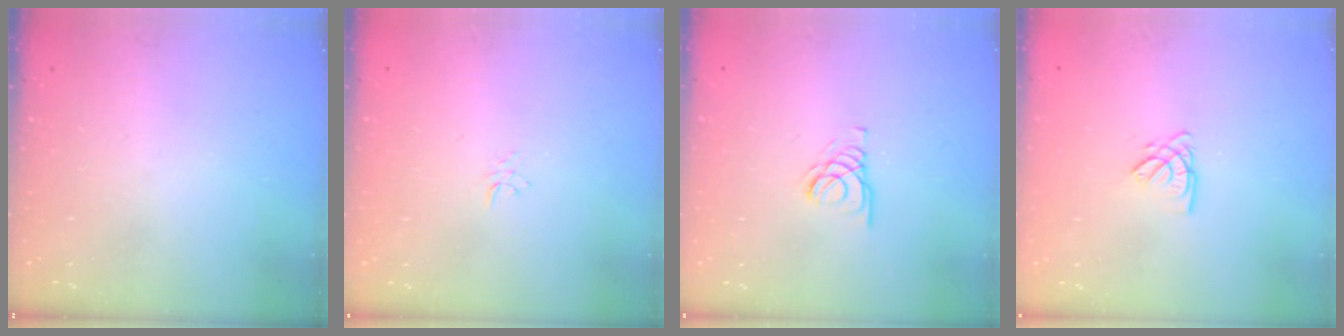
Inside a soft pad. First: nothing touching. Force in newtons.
{"total": 2.9, "press": 2.9, "slide": 0.3}
{"total": 2.1, "press": 2.1, "slide": 0.2}
{"total": 2.7, "press": 2.7, "slide": 0.3}